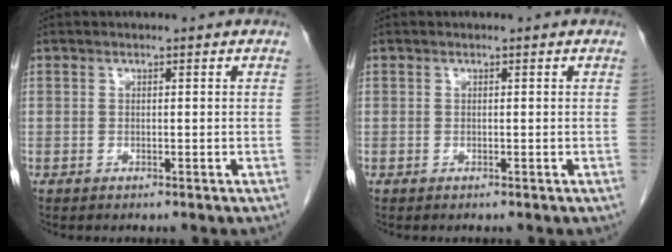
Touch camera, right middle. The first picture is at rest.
{"total": 0.0}